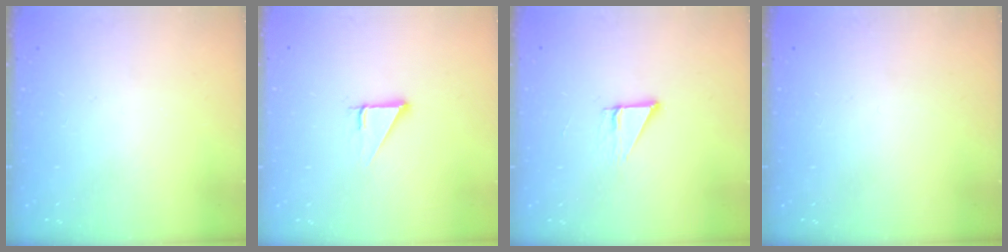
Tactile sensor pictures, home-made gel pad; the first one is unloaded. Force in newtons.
{"total": 2.8, "press": 2.8, "slide": 0.0}
{"total": 3.7, "press": 3.7, "slide": 0.2}
{"total": 0.0}